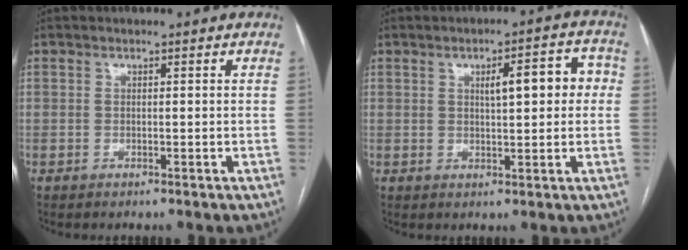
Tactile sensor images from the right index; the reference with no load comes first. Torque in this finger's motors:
{"motor_torque": [0.24, 0.04, 0.11, 0.03]}